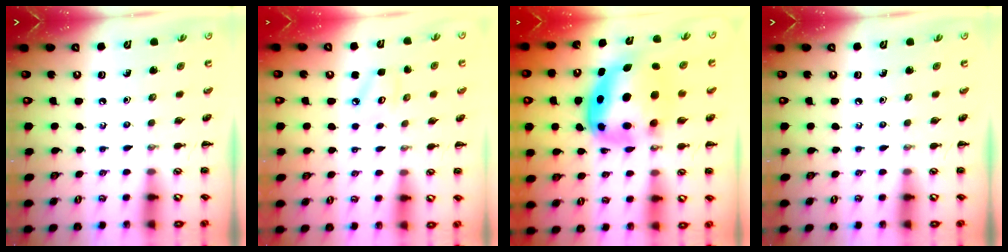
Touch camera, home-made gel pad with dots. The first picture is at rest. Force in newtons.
{"total": 3.9, "press": 3.7, "slide": 0.9}
{"total": 10.2, "press": 9.8, "slide": 2.8}
{"total": 0.0}